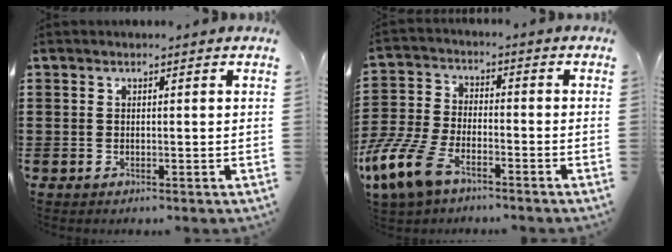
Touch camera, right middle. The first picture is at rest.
{"total": 10.0, "force": [-6.7, 4.1, 6.1], "torque": [-0.152, 0.006, -0.134]}